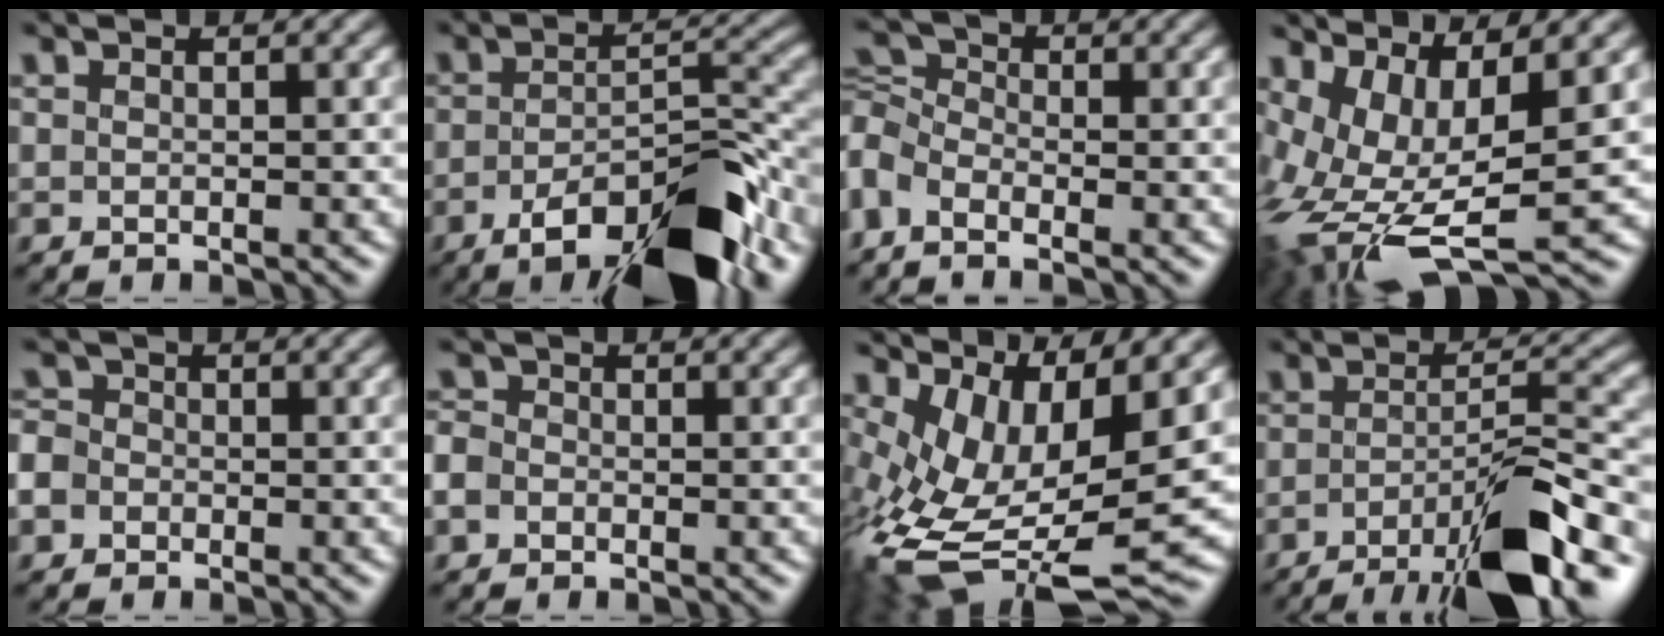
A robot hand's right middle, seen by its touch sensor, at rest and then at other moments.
{"total": 10.2, "force": [-6.1, 2.8, 7.6], "torque": [-0.125, 0.008, -0.097]}
{"total": 2.7, "force": [-1.2, 1.9, 1.5], "torque": [-0.046, 0.015, -0.034]}
{"total": 11.1, "force": [-1.0, 4.8, 10.0], "torque": [-0.226, -0.010, 0.004]}
{"total": 2.0, "force": [-0.9, 1.7, 0.2], "torque": [-0.005, 0.013, -0.019]}
{"total": 1.1, "force": [-0.7, 0.9, 0.0], "torque": [-0.005, 0.010, -0.013]}
{"total": 13.7, "force": [-1.5, 6.3, 12.1], "torque": [-0.269, -0.016, -0.001]}
{"total": 10.3, "force": [-6.0, 2.2, 8.1], "torque": [-0.119, 0.013, -0.091]}